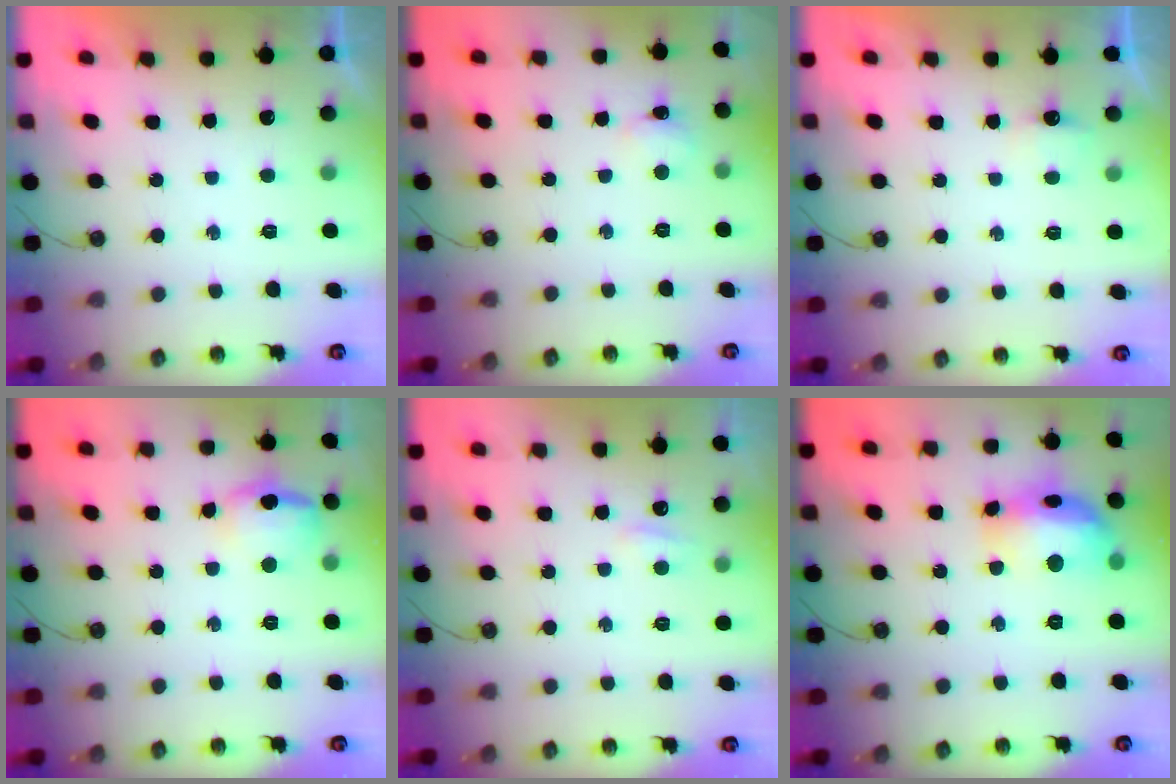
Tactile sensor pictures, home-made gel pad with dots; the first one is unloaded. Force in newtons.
{"total": 2.7, "press": 2.6, "slide": 0.7}
{"total": 3.6, "press": 3.4, "slide": 1.2}
{"total": 11.5, "press": 11.4, "slide": 1.6}
{"total": 3.3, "press": 3.2, "slide": 0.6}
{"total": 16.8, "press": 16.7, "slide": 1.8}